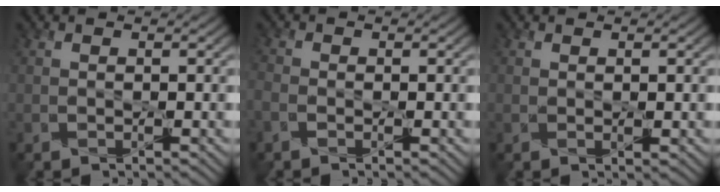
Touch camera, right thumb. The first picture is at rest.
{"total": 1.7, "force": [-1.1, 0.9, 1.0], "torque": [-0.027, 0.000, -0.029]}
{"total": 0.7, "force": [0.2, 0.1, 0.7], "torque": [-0.009, 0.001, 0.003]}